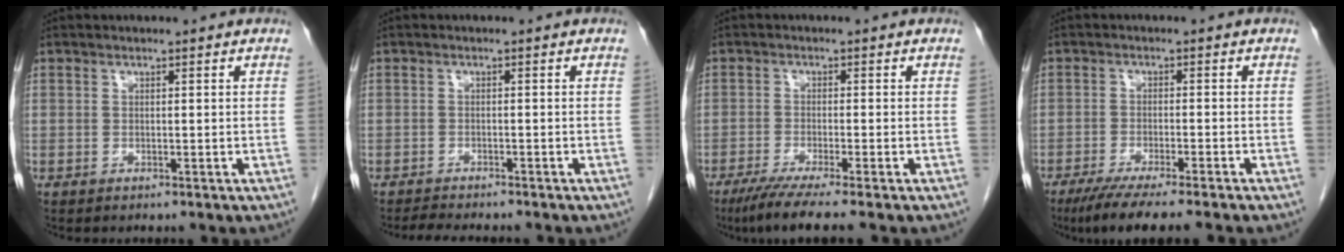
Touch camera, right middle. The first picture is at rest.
{"total": 4.3, "force": [-3.9, 0.4, 1.7], "torque": [-0.027, -0.013, -0.059]}
{"total": 6.5, "force": [-4.9, -0.7, 4.2], "torque": [-0.066, -0.019, -0.085]}
{"total": 8.5, "force": [-6.7, -0.4, 5.2], "torque": [-0.072, -0.021, -0.106]}